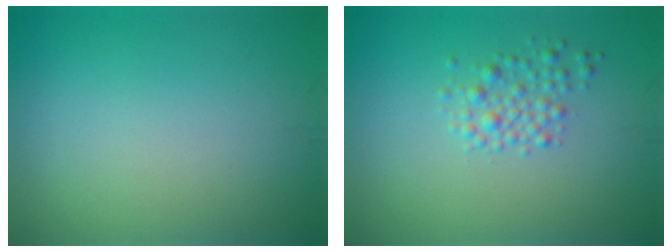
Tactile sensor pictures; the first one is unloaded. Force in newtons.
{"total": 2.0, "press": 2.0, "slide": 0.0}